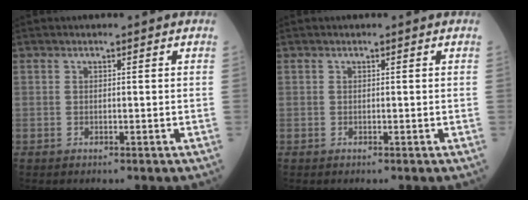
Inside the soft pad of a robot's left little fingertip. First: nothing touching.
{"total": 0.0}